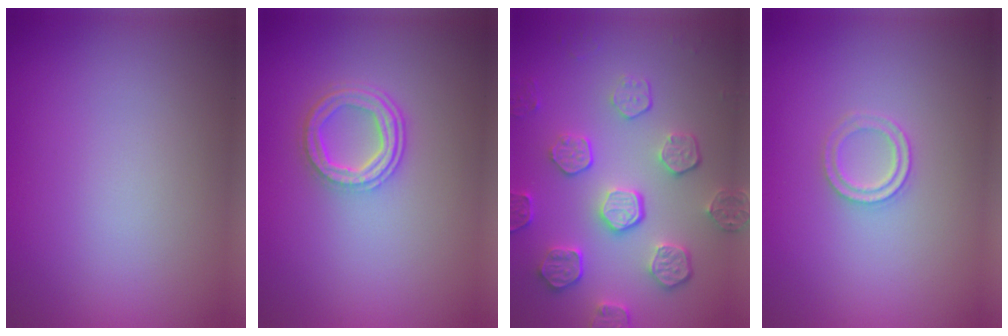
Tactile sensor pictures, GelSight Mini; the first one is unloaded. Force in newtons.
{"total": 3.7, "press": 2.7, "slide": 2.5}
{"total": 5.3, "press": 4.2, "slide": 3.2}
{"total": 1.7, "press": 1.6, "slide": 0.4}